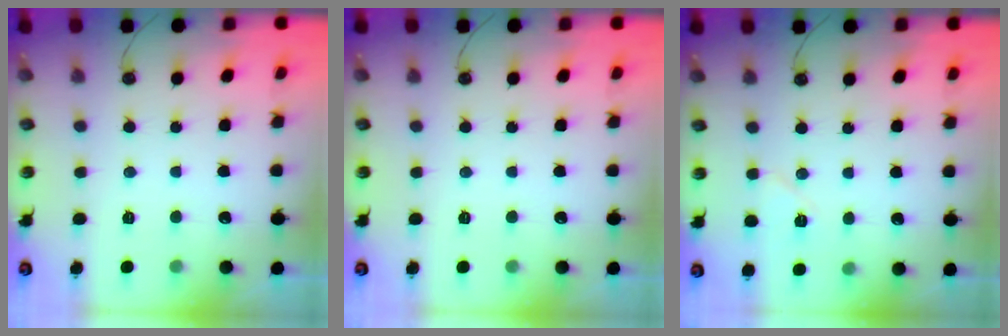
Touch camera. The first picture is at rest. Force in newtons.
{"total": 0.0}
{"total": 7.3, "press": 6.4, "slide": 3.6}